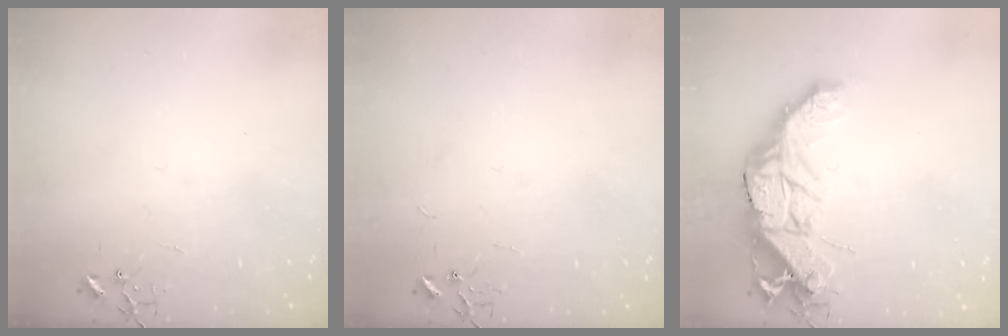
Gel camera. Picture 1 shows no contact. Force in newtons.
{"total": 2.4, "press": 2.4, "slide": 0.3}
{"total": 17.7, "press": 17.6, "slide": 1.5}